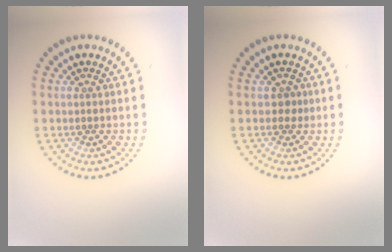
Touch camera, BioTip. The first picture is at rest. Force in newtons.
{"total": 0.9, "press": 0.7, "slide": 0.5}